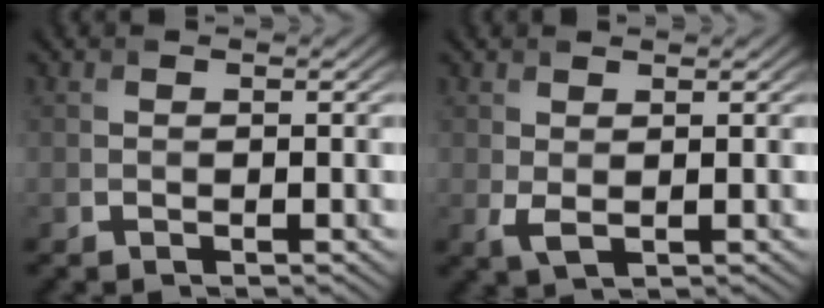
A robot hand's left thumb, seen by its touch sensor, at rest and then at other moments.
{"total": 1.8, "force": [0.5, 0.8, 1.5], "torque": [-0.040, -0.003, 0.014]}